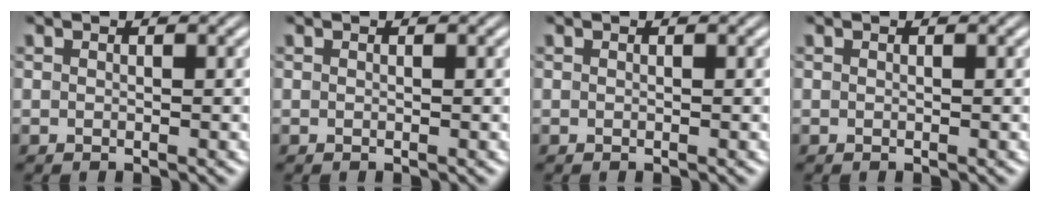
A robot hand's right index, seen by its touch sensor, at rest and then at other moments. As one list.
[{"total": 0.0}, {"total": 0.0}, {"total": 0.0}]